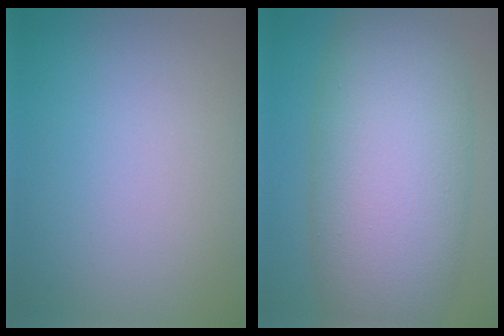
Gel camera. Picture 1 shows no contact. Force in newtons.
{"total": 13.1, "press": 13.1, "slide": 0.5}